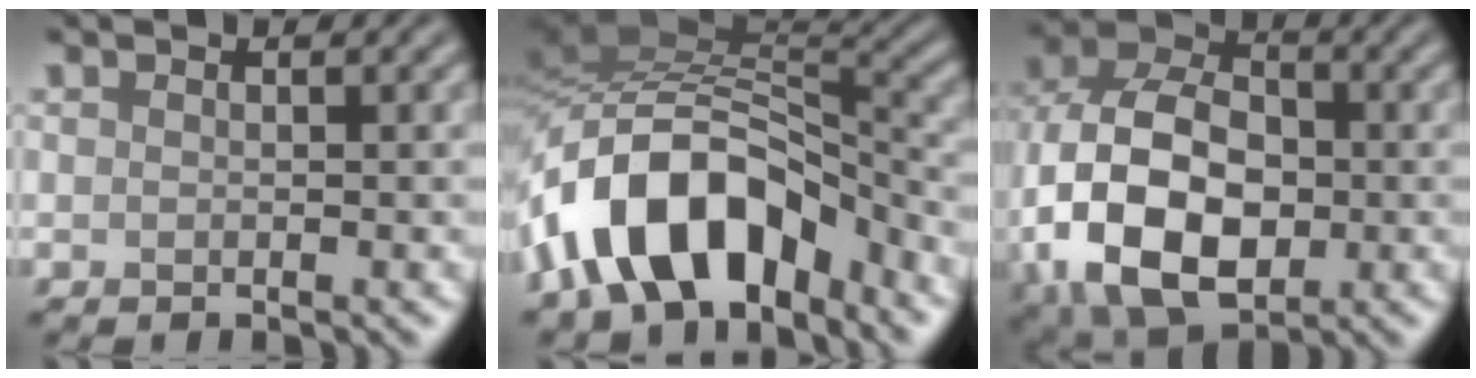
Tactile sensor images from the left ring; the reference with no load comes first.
{"total": 12.1, "force": [-6.5, 6.4, 7.9], "torque": [-0.127, 0.012, -0.130]}
{"total": 14.0, "force": [-2.9, 9.2, 10.2], "torque": [-0.213, -0.011, -0.063]}